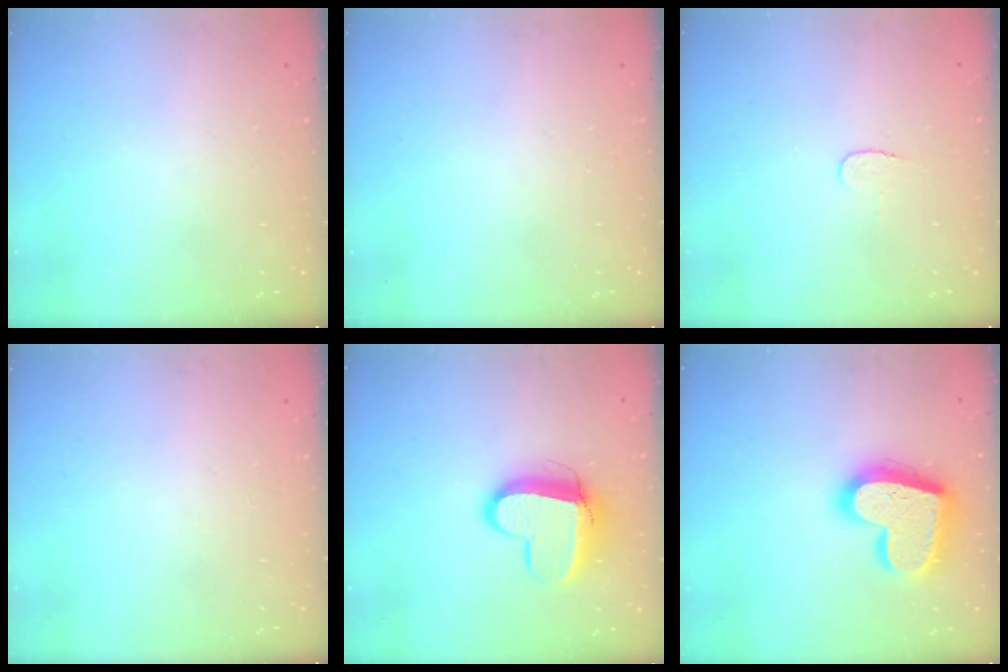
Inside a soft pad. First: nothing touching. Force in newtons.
{"total": 0.0}
{"total": 3.7, "press": 3.7, "slide": 0.3}
{"total": 0.0}
{"total": 11.2, "press": 11.2, "slide": 0.9}
{"total": 20.4, "press": 20.3, "slide": 1.7}